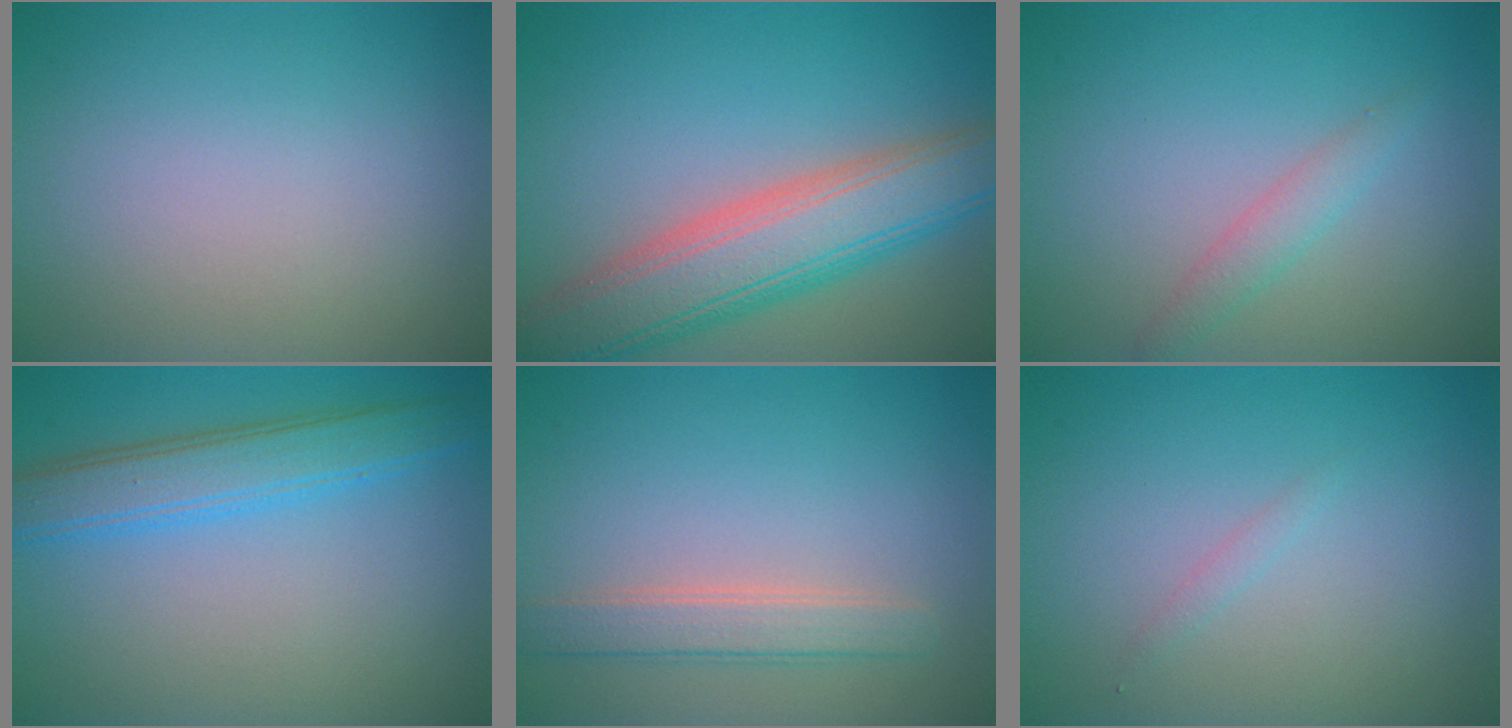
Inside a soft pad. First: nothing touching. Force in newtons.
{"total": 8.5, "press": 8.5, "slide": 0.3}
{"total": 1.6, "press": 1.6, "slide": 0.2}
{"total": 4.3, "press": 4.3, "slide": 0.1}
{"total": 2.7, "press": 2.7, "slide": 0.5}
{"total": 0.7, "press": 0.7, "slide": 0.1}